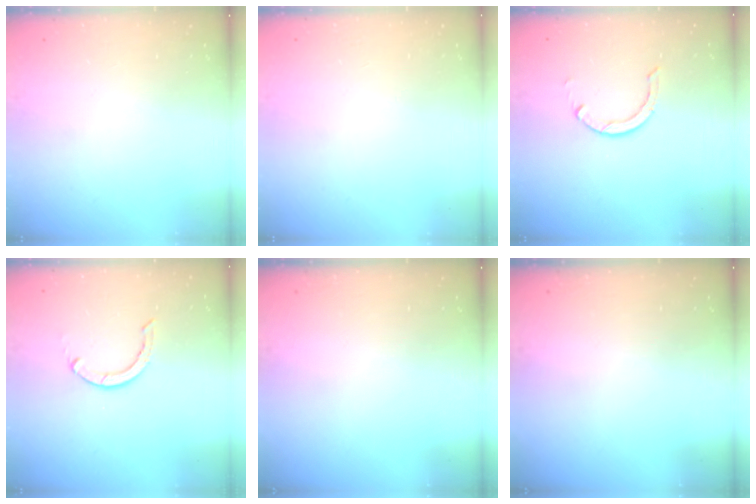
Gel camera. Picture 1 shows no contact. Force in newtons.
{"total": 2.6, "press": 2.6, "slide": 0.2}
{"total": 2.9, "press": 2.9, "slide": 0.4}
{"total": 3.1, "press": 3.0, "slide": 0.3}
{"total": 0.0}
{"total": 0.0}